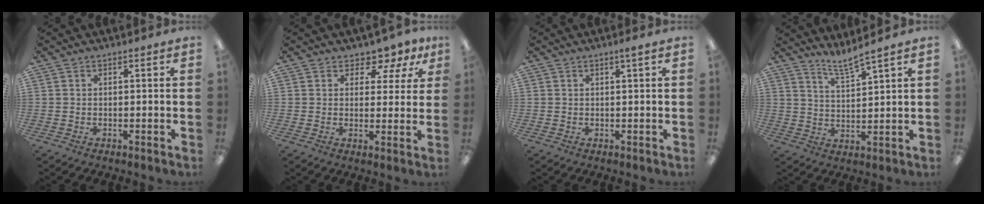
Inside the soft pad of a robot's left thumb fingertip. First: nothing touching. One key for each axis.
{"total": 4.9, "fx": 3.5, "fy": 3.0, "fz": 1.6, "tx": -0.018, "ty": -0.021, "tz": 0.059}
{"total": 1.5, "fx": 0.8, "fy": 0.0, "fz": 1.2, "tx": -0.025, "ty": 0.002, "tz": 0.013}
{"total": 5.1, "fx": 4.7, "fy": -0.3, "fz": 1.9, "tx": -0.050, "ty": -0.029, "tz": 0.084}